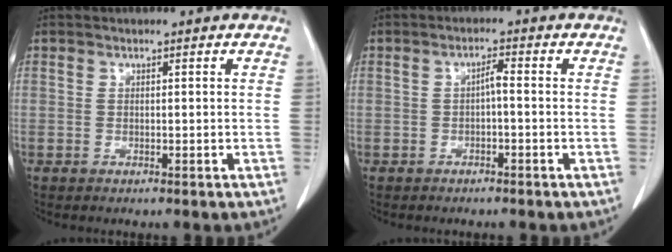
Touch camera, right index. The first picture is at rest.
{"total": 1.8, "force": [-0.4, 0.3, 1.7], "torque": [-0.029, 0.004, -0.008]}